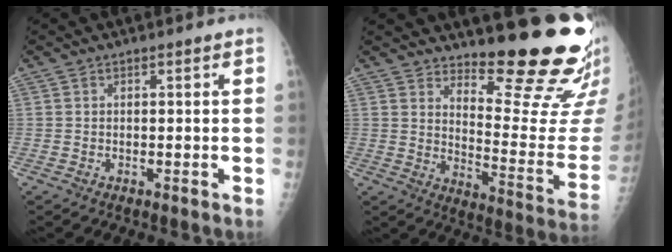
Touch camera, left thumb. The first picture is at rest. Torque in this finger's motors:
{"motor_torque": [0.41, 0.32, 0.63, -0.53, 0.05]}